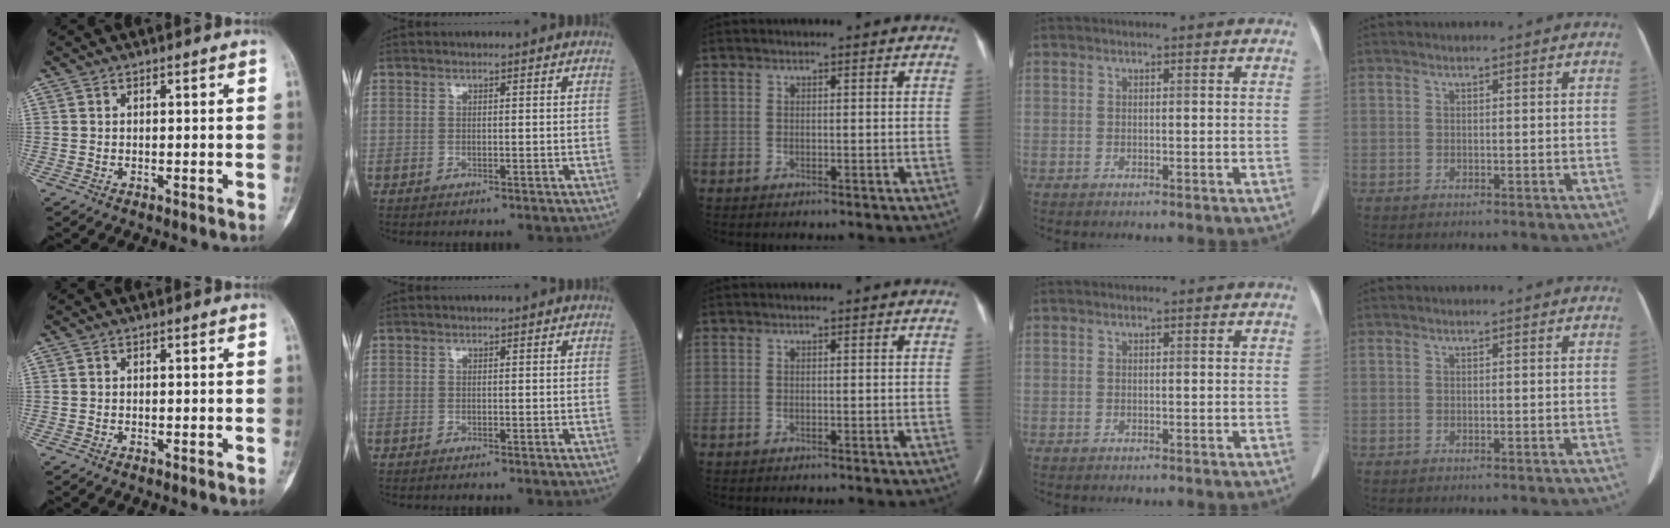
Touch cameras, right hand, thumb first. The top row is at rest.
{}